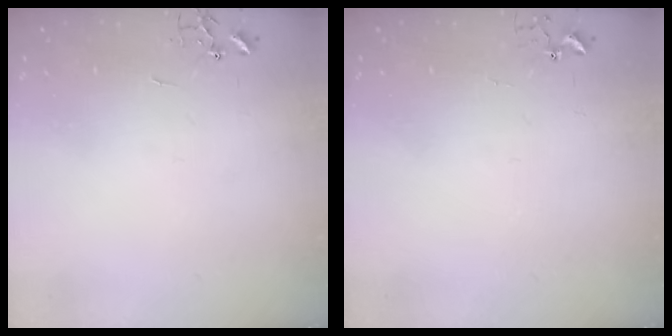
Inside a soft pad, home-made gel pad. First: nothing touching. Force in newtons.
{"total": 3.8, "press": 3.8, "slide": 0.3}